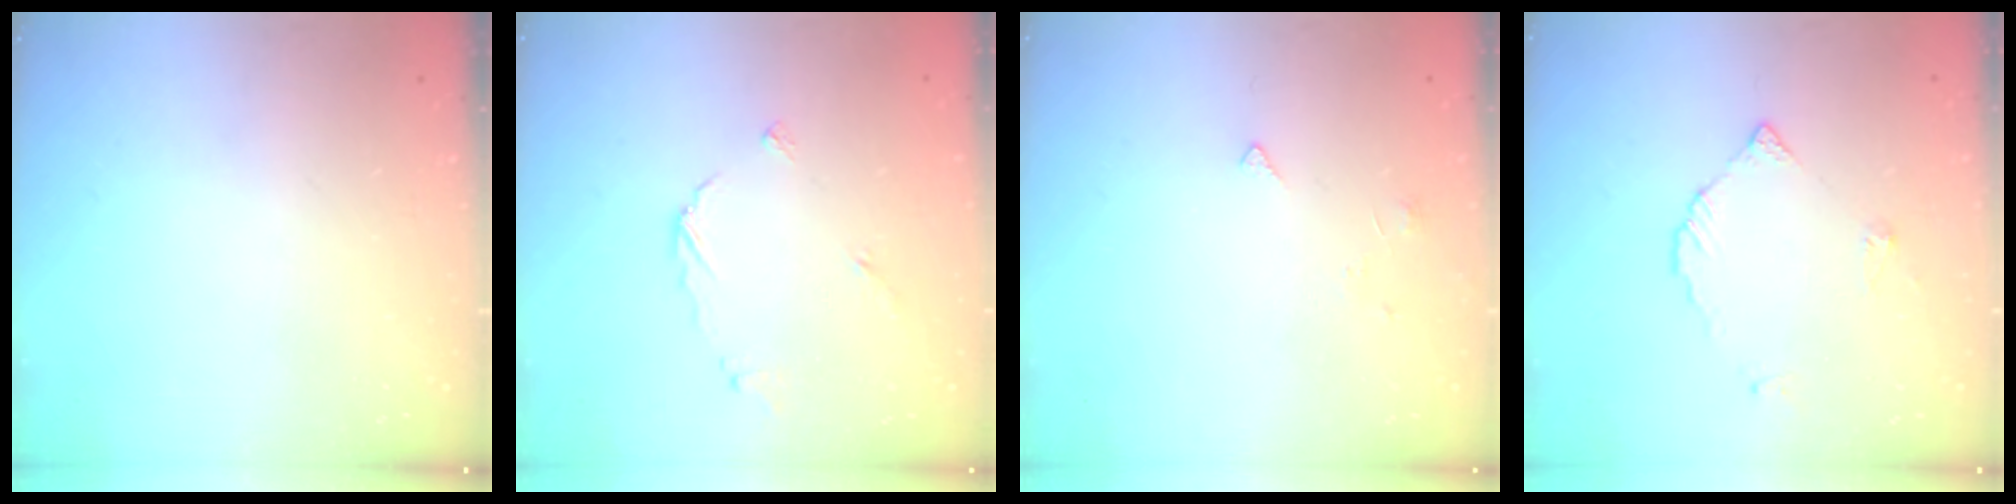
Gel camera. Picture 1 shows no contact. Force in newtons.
{"total": 3.8, "press": 3.8, "slide": 0.5}
{"total": 2.2, "press": 2.1, "slide": 0.4}
{"total": 3.1, "press": 3.1, "slide": 0.3}